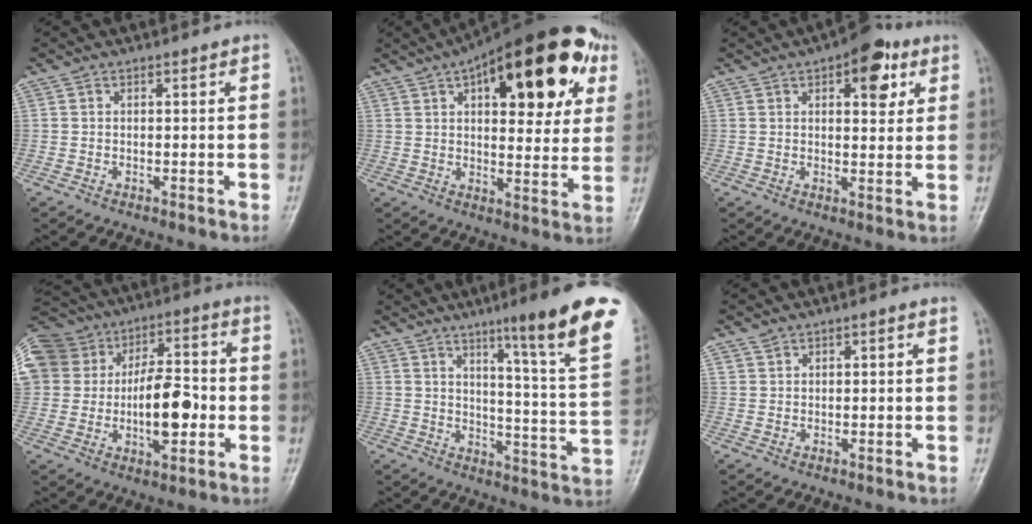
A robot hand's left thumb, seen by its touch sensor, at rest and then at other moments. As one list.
[{"total": 26.2, "force": [10.8, 11.3, 21.0], "torque": [-0.259, 0.004, 0.146]}, {"total": 9.1, "force": [4.2, 4.4, 6.8], "torque": [-0.057, -0.009, 0.049]}, {"total": 27.8, "force": [0.5, 19.8, 19.6], "torque": [-0.388, 0.056, 0.023]}, {"total": 13.1, "force": [7.5, 0.3, 10.8], "torque": [-0.134, -0.044, 0.089]}, {"total": 1.3, "force": [1.1, 0.6, 0.5], "torque": [-0.003, 0.001, 0.019]}]